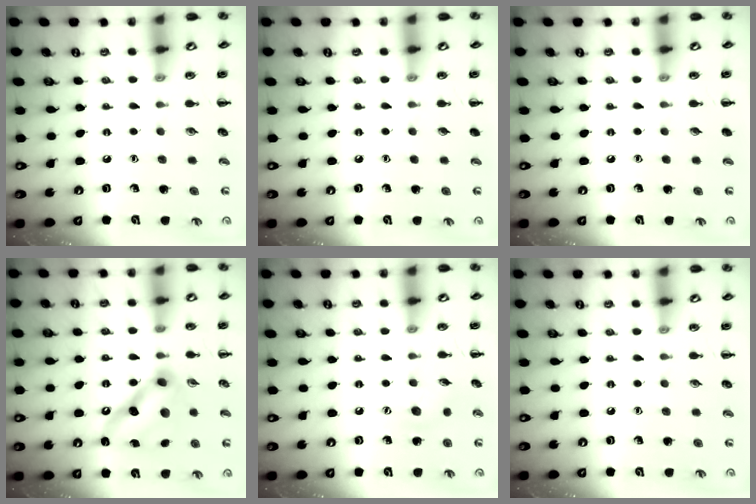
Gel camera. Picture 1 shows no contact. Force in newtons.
{"total": 0.0}
{"total": 0.0}
{"total": 13.1, "press": 13.0, "slide": 1.4}
{"total": 6.0, "press": 5.8, "slide": 1.2}
{"total": 0.0}